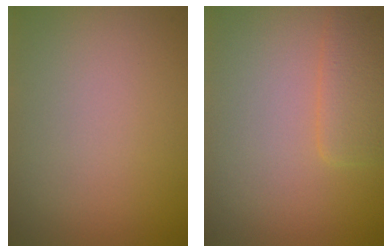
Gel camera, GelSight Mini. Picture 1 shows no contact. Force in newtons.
{"total": 2.3, "press": 2.3, "slide": 0.2}